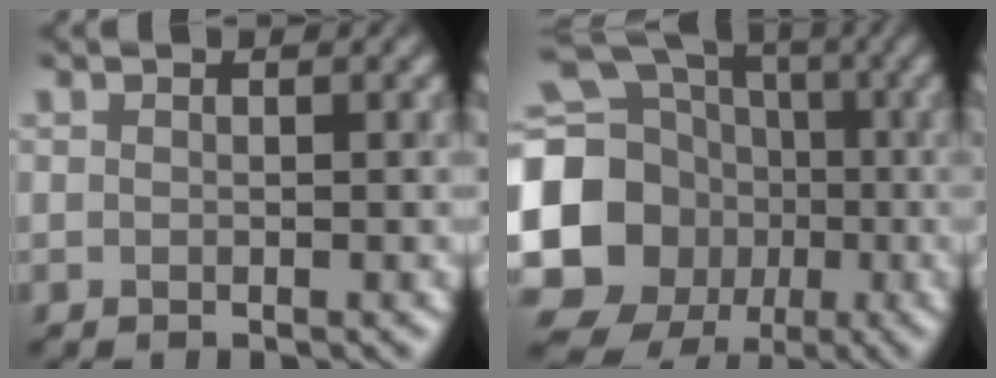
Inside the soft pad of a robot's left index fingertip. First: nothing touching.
{"total": 18.8, "force": [-1.6, 17.1, 7.7], "torque": [-0.176, -0.009, -0.074]}